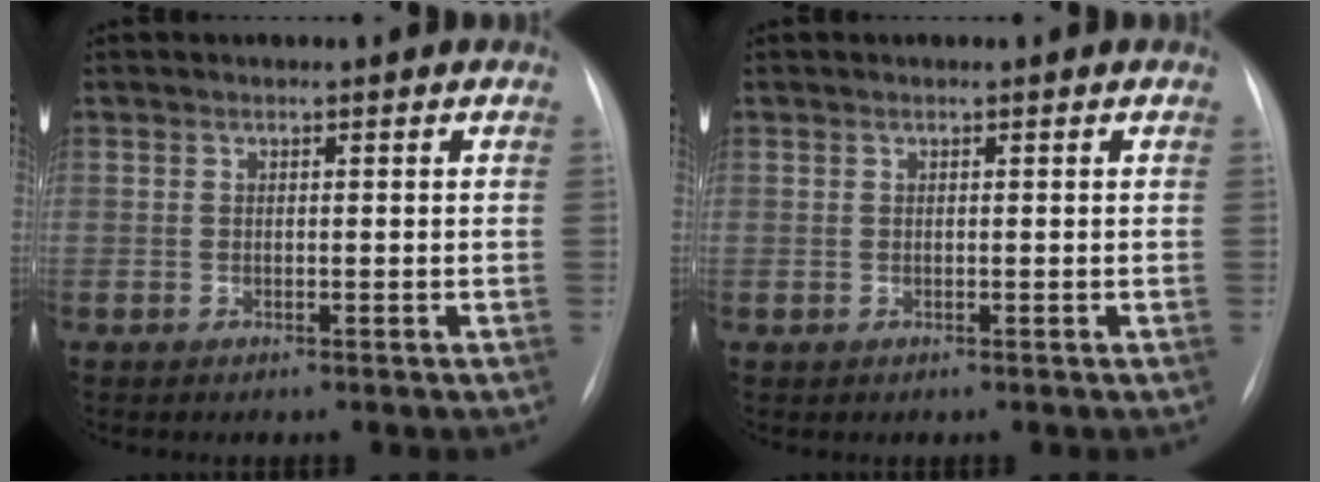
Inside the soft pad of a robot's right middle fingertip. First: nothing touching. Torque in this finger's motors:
{"motor_torque": [-0.21, -0.12, -0.01, 0.01]}